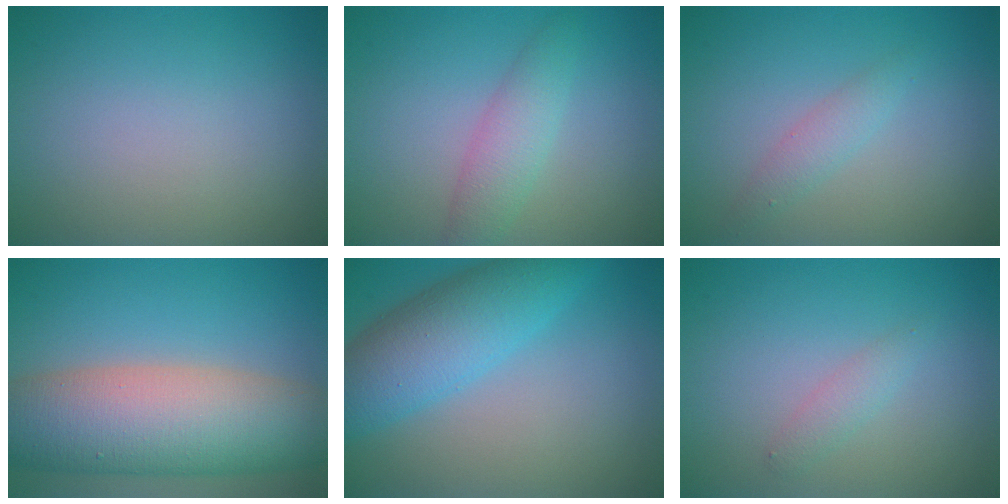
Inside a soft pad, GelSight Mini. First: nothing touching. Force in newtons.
{"total": 2.9, "press": 2.9, "slide": 0.0}
{"total": 1.6, "press": 1.6, "slide": 0.1}
{"total": 11.6, "press": 11.6, "slide": 0.6}
{"total": 7.1, "press": 7.1, "slide": 0.3}
{"total": 1.3, "press": 1.3, "slide": 0.0}